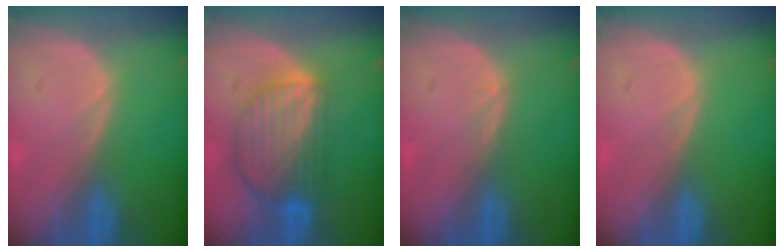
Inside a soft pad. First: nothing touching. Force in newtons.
{"total": 8.9, "press": 7.7, "slide": 4.4}
{"total": 0.8, "press": 0.7, "slide": 0.1}
{"total": 0.0}